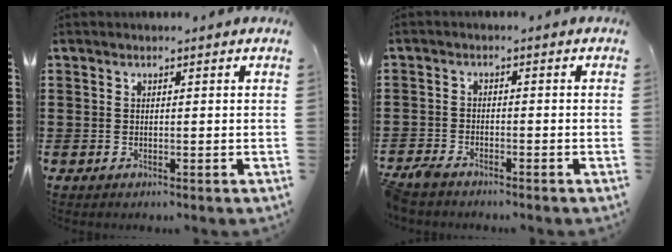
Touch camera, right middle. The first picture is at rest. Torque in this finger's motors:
{"motor_torque": [1.20, -0.30, 0.17, 0.21]}